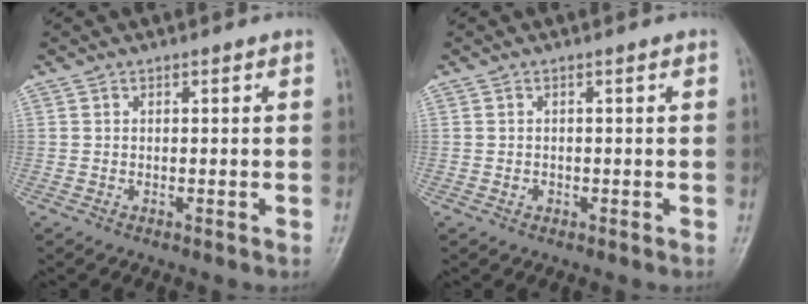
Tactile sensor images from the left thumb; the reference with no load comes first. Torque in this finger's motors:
{"motor_torque": [-0.06, 0.05, 0.06, 0.02, 0.00]}